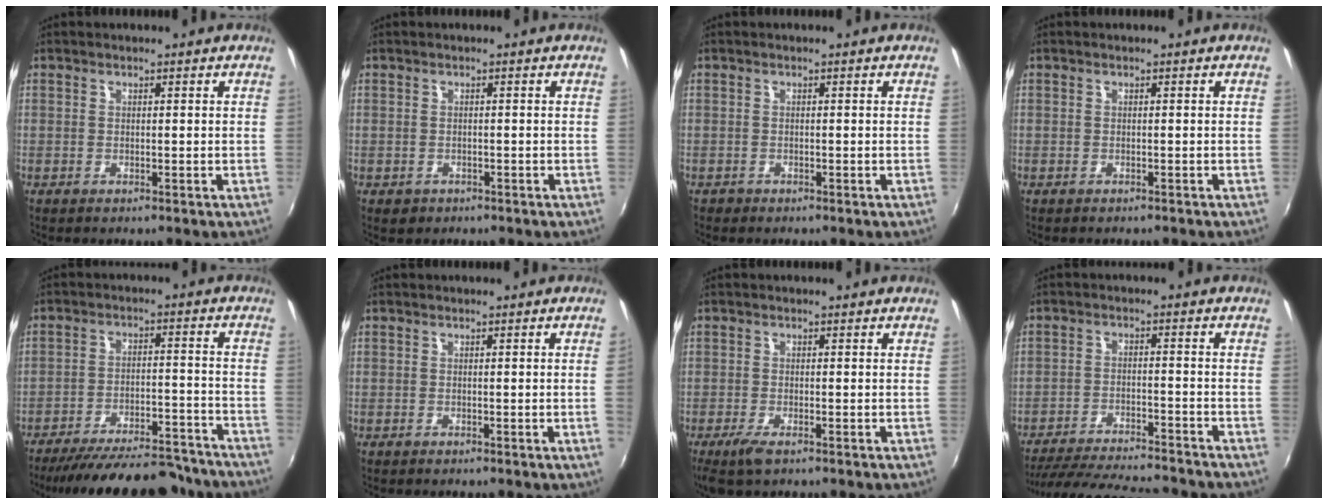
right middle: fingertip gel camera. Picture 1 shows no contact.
{"total": 0.7, "force": [-0.4, 0.6, 0.1], "torque": [-0.004, -0.002, -0.005]}
{"total": 0.9, "force": [-0.7, 0.6, 0.0], "torque": [-0.005, -0.002, -0.013]}
{"total": 0.7, "force": [-0.6, 0.3, 0.2], "torque": [-0.006, -0.001, -0.009]}
{"total": 22.9, "force": [-20.5, 5.6, 8.7], "torque": [-0.163, 0.002, -0.272]}
{"total": 1.0, "force": [0.0, -0.6, 0.8], "torque": [-0.004, -0.008, 0.000]}
{"total": 3.5, "force": [-2.3, 0.9, 2.5], "torque": [-0.060, -0.012, -0.044]}
{"total": 18.6, "force": [-16.7, 3.1, 7.6], "torque": [-0.155, -0.018, -0.247]}